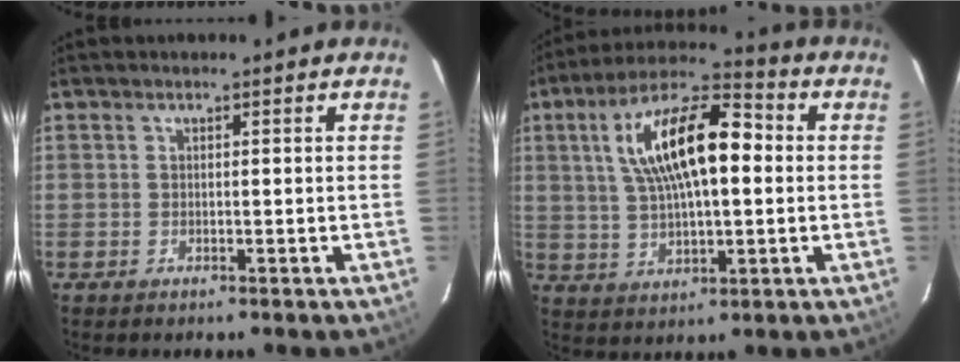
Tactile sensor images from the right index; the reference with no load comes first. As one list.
[{"total": 16.9, "force": [3.0, 6.7, 15.2], "torque": [-0.276, 0.029, 0.050]}]